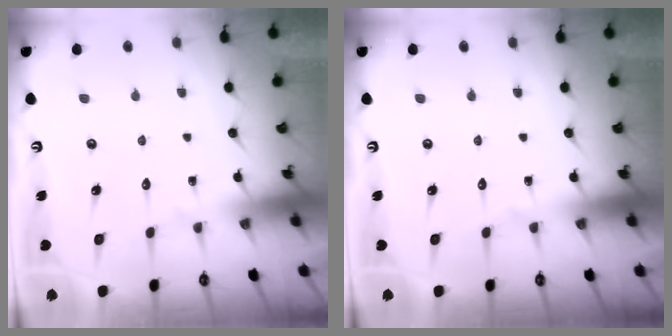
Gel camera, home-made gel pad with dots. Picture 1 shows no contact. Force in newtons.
{"total": 0.0}